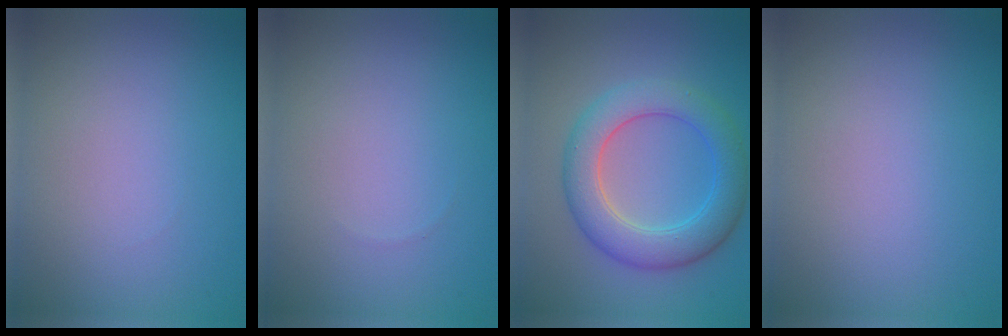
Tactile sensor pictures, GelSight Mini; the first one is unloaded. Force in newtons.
{"total": 0.0}
{"total": 5.9, "press": 5.9, "slide": 0.0}
{"total": 0.0}